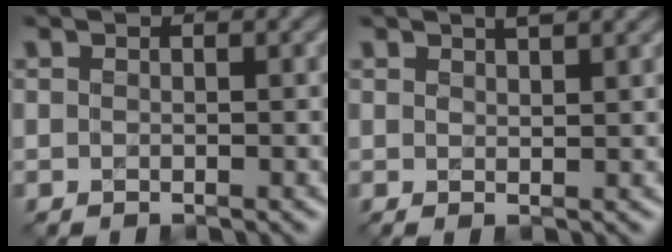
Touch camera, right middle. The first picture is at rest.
{"total": 1.9, "force": [1.4, 0.5, 1.2], "torque": [-0.006, 0.006, 0.018]}